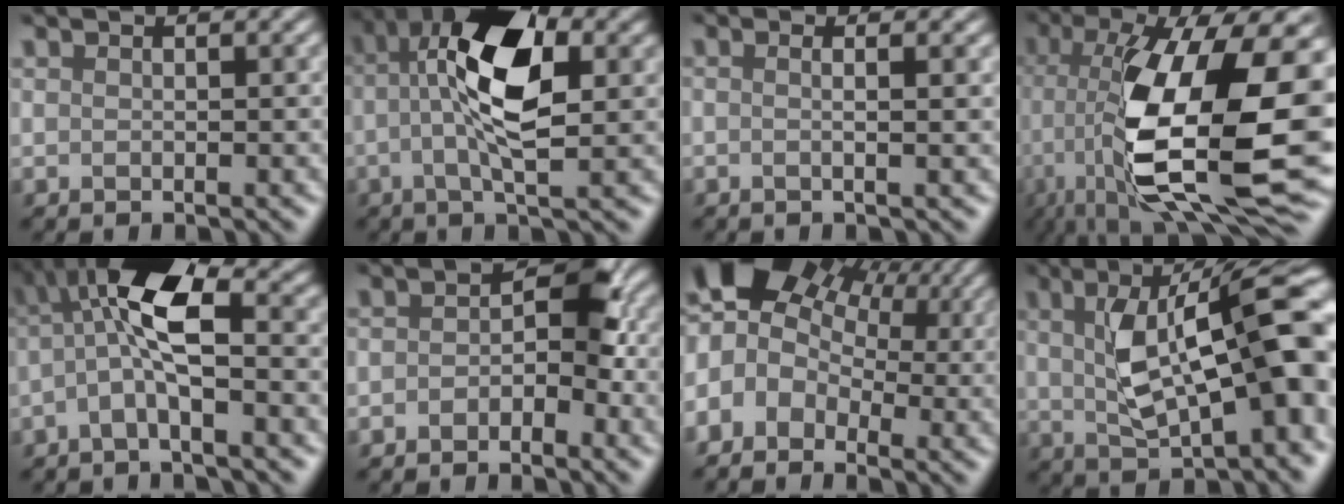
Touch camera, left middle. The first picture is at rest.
{"total": 6.0, "force": [0.3, 1.4, 5.8], "torque": [-0.145, 0.016, 0.022]}
{"total": 1.7, "force": [0.3, 0.8, 1.5], "torque": [-0.004, 0.010, -0.021]}
{"total": 13.5, "force": [-1.7, 4.6, 12.6], "torque": [-0.258, -0.002, -0.003]}
{"total": 4.5, "force": [-0.7, 0.7, 4.4], "torque": [-0.127, 0.024, 0.000]}
{"total": 2.0, "force": [-2.0, -0.2, 0.4], "torque": [-0.033, 0.009, -0.016]}
{"total": 7.5, "force": [1.4, 5.7, 4.7], "torque": [-0.123, 0.007, 0.042]}
{"total": 9.1, "force": [1.3, 2.2, 8.7], "torque": [-0.160, 0.012, 0.048]}